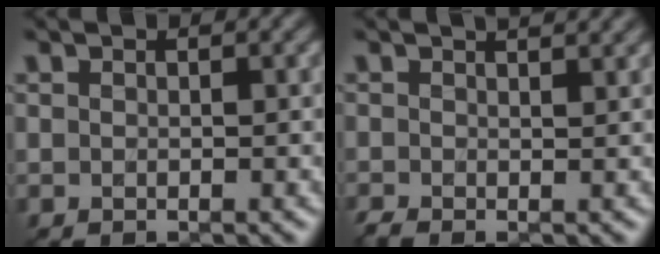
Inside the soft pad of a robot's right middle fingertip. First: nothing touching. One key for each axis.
{"total": 2.5, "fx": 0.5, "fy": 0.9, "fz": 2.3, "tx": -0.024, "ty": 0.010, "tz": -0.003}